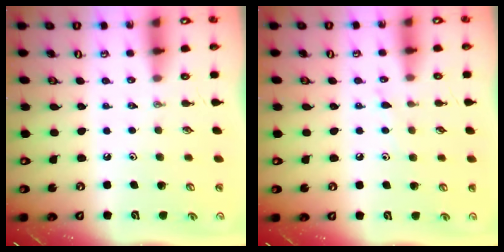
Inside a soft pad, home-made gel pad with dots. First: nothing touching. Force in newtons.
{"total": 5.6, "press": 5.6, "slide": 0.7}